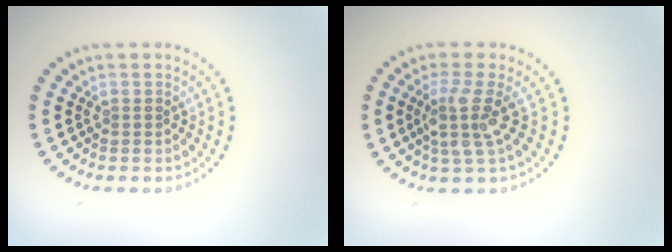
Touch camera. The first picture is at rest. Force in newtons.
{"total": 3.2, "press": 2.4, "slide": 2.2}